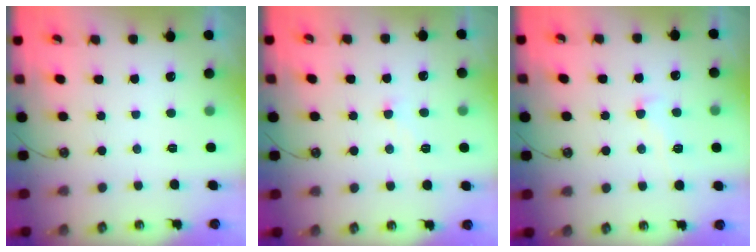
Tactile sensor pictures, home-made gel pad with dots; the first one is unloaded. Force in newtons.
{"total": 0.0}
{"total": 1.6, "press": 1.4, "slide": 0.7}